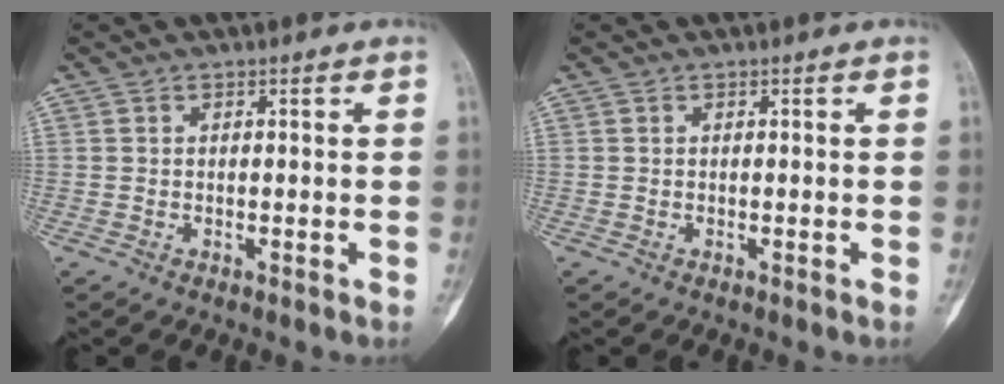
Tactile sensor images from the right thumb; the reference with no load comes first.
{"total": 0.0}